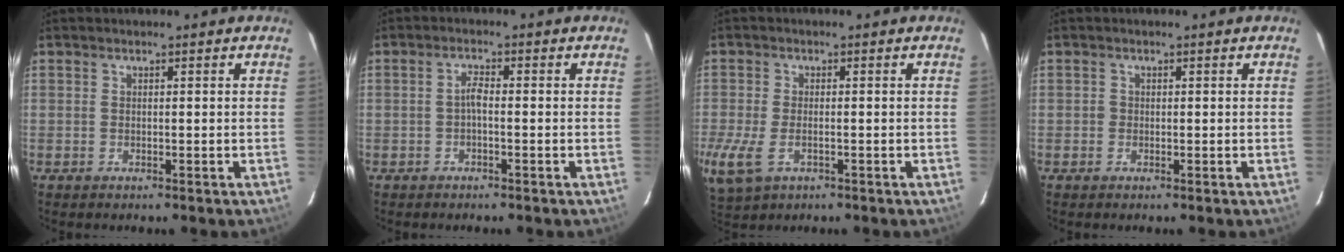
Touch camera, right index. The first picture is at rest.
{"total": 1.7, "force": [-0.7, 0.4, 1.5], "torque": [-0.031, 0.007, -0.015]}
{"total": 9.9, "force": [-3.9, 5.6, 7.2], "torque": [-0.171, -0.028, -0.068]}
{"total": 0.8, "force": [-0.3, 0.7, 0.0], "torque": [0.001, 0.001, -0.005]}